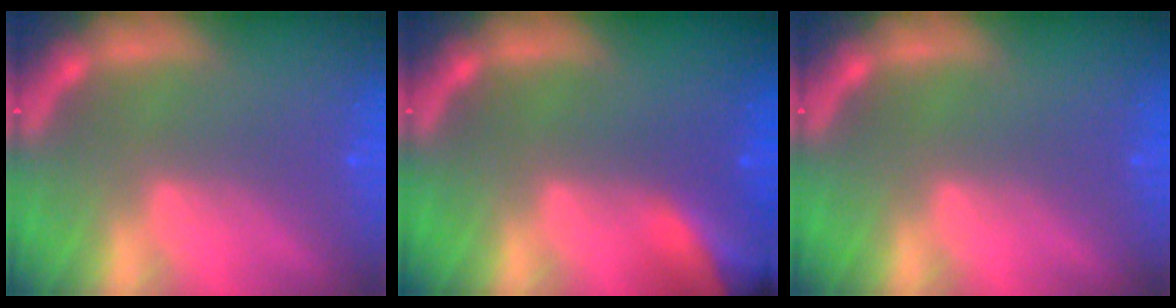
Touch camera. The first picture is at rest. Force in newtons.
{"total": 9.4}
{"total": 0.0}